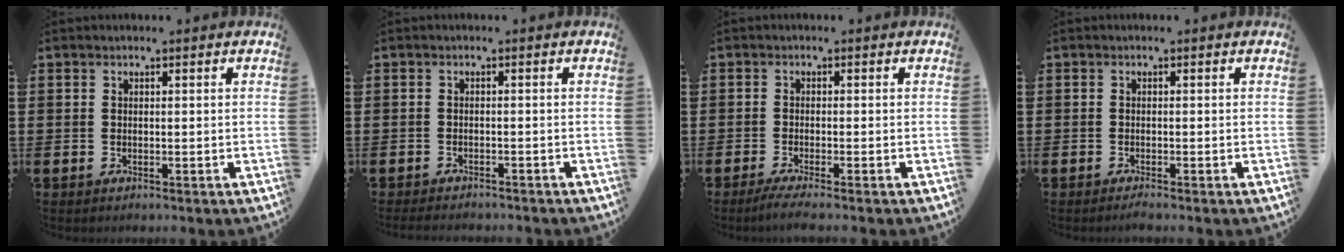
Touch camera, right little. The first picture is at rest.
{"total": 1.1, "force": [-1.1, 0.0, 0.1], "torque": [-0.005, 0.000, -0.023]}
{"total": 1.7, "force": [-1.1, 0.0, 1.2], "torque": [-0.019, 0.000, -0.021]}
{"total": 0.6, "force": [-0.5, 0.0, 0.4], "torque": [-0.007, -0.003, -0.010]}